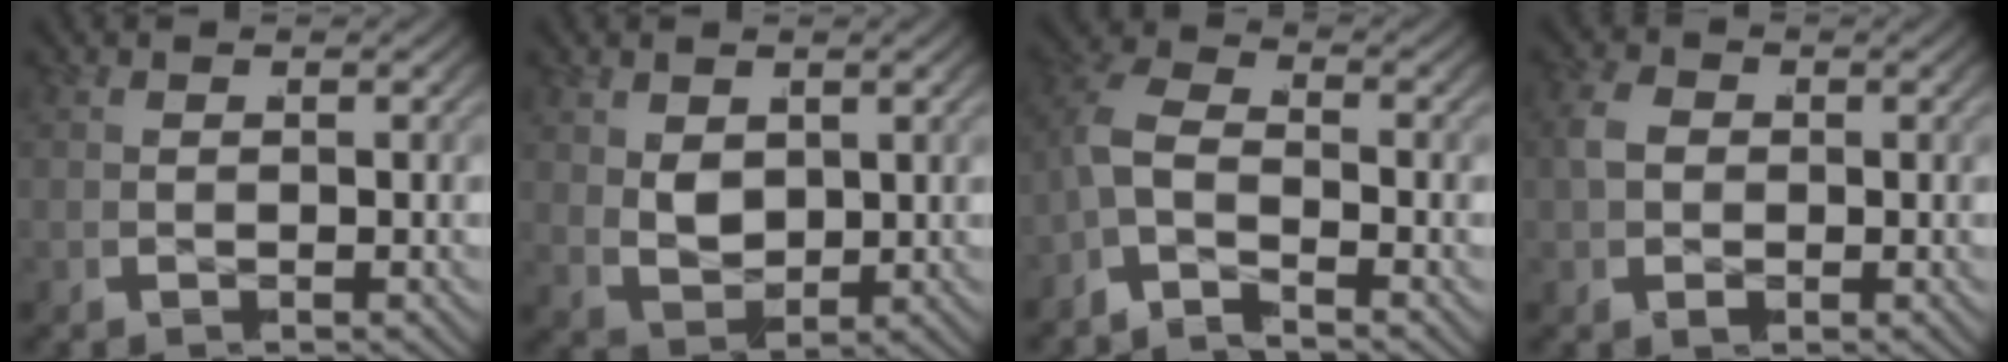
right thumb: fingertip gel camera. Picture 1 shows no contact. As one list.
[{"total": 3.7, "force": [0.7, 2.4, 2.7], "torque": [-0.067, -0.019, 0.024]}, {"total": 3.7, "force": [-1.4, 2.3, 2.5], "torque": [-0.071, -0.013, -0.033]}, {"total": 3.1, "force": [0.1, 2.5, 1.8], "torque": [-0.045, -0.006, 0.007]}]